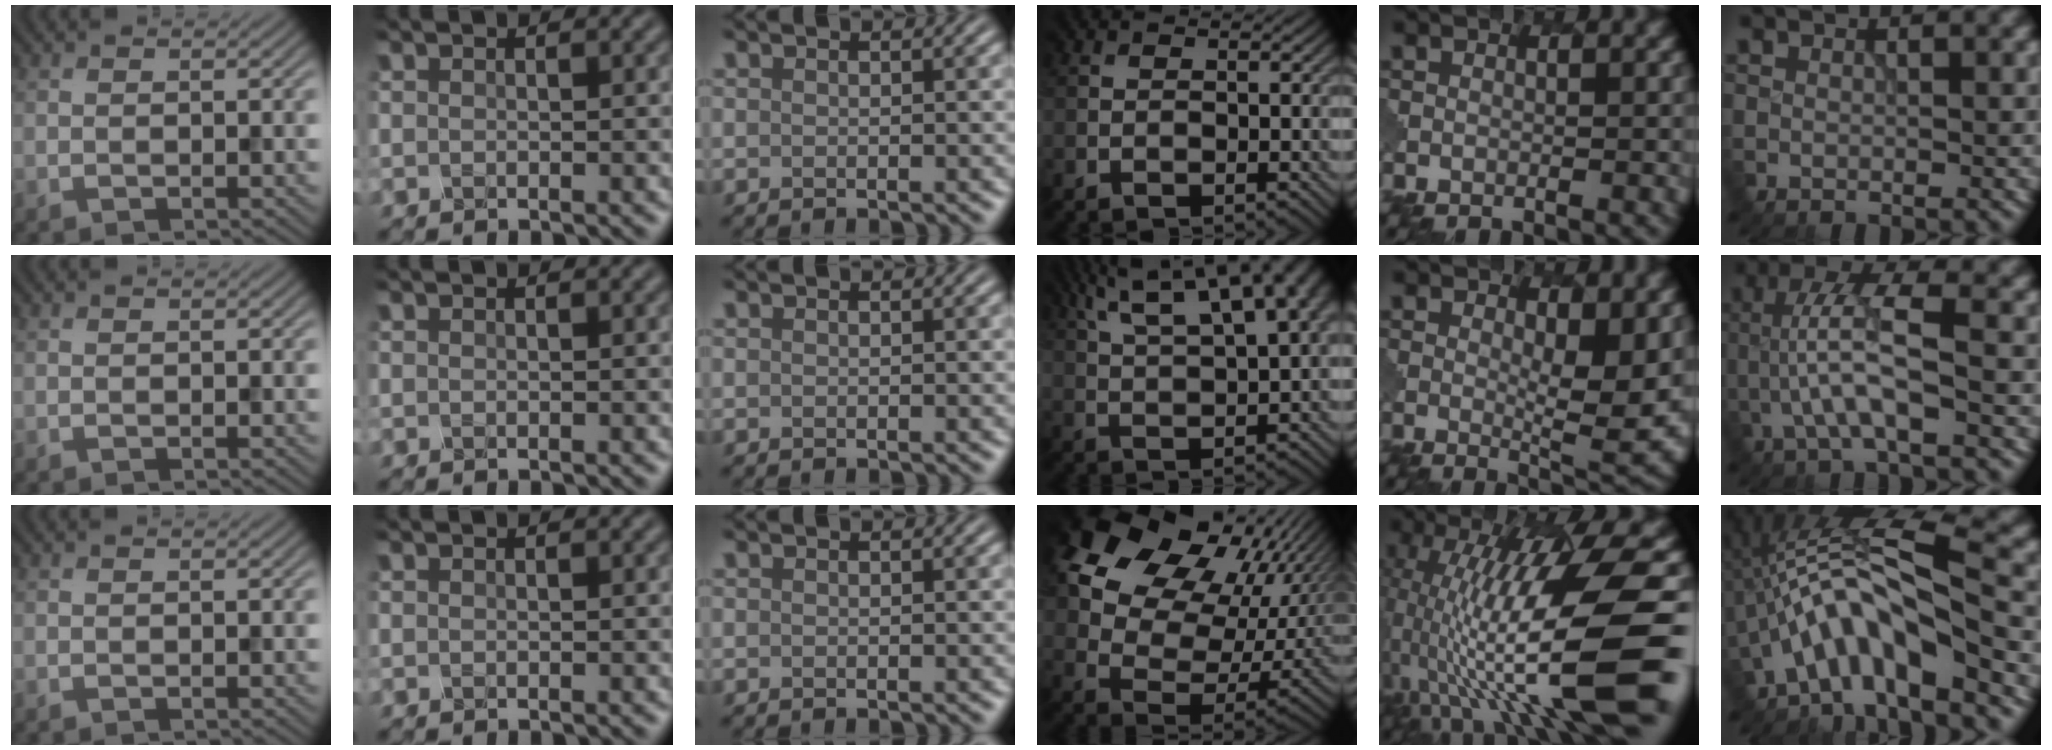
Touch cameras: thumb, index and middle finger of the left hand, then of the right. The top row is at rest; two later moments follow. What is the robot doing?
{"motion": "dispense", "object": "oil cruet"}